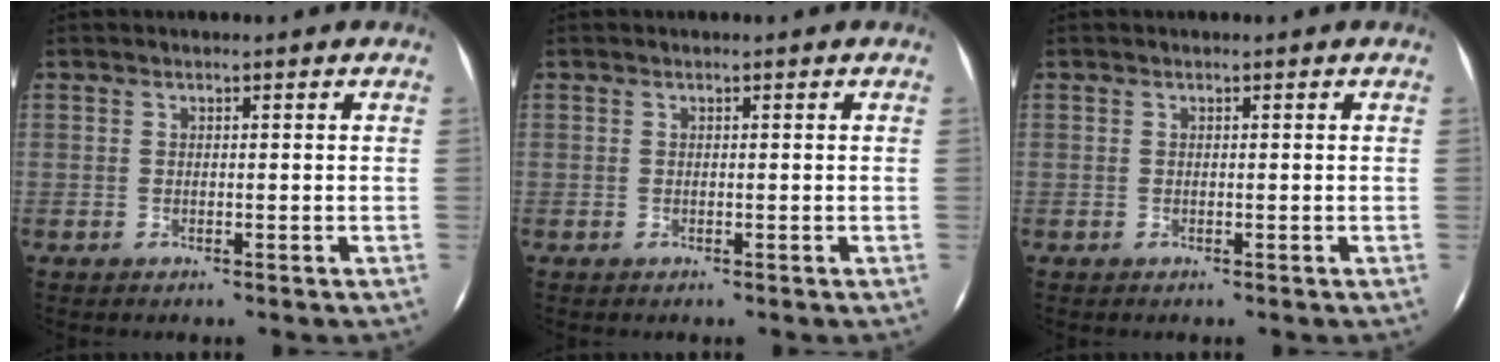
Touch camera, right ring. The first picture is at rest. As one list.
[{"total": 0.0}, {"total": 0.0}]